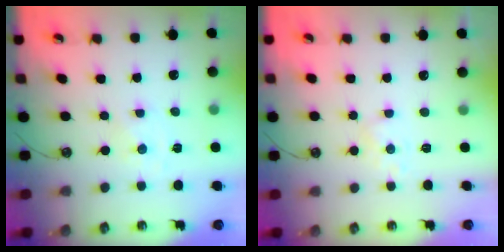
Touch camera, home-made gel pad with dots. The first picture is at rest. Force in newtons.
{"total": 5.5, "press": 5.5, "slide": 0.8}